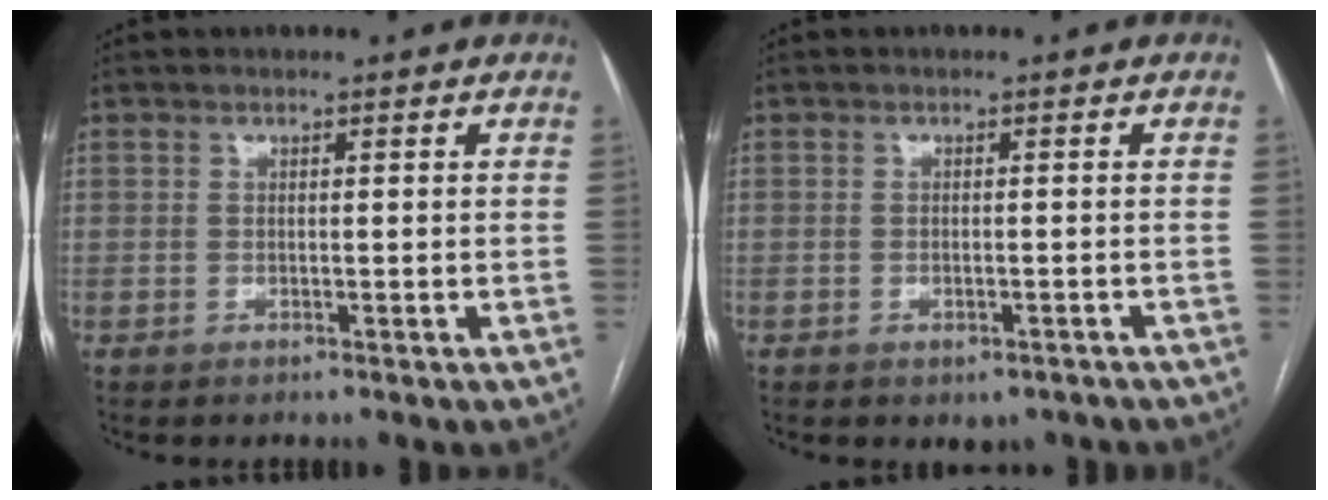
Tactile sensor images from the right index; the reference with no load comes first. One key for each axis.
{"total": 2.8, "fx": -1.9, "fy": 1.7, "fz": 1.1, "tx": -0.003, "ty": 0.002, "tz": -0.018}